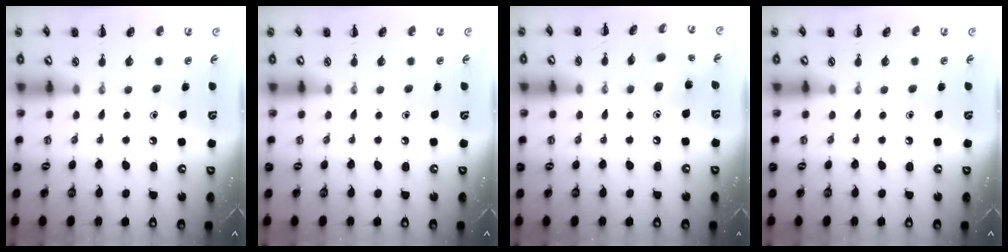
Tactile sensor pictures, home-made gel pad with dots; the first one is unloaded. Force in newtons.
{"total": 0.0}
{"total": 9.9, "press": 9.6, "slide": 2.4}
{"total": 0.0}